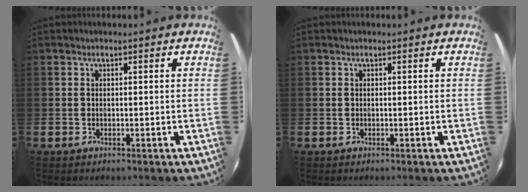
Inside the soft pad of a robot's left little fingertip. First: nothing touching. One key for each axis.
{"total": 0.0}